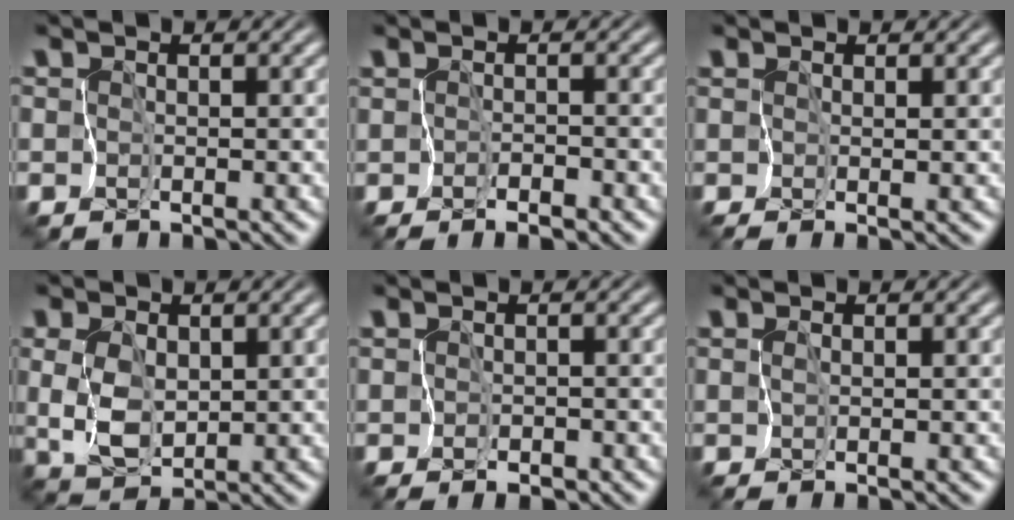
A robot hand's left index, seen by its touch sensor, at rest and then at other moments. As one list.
[{"total": 0.9, "force": [-0.7, -0.7, 0.2], "torque": [-0.013, 0.000, -0.015]}, {"total": 0.8, "force": [0.3, -0.7, -0.1], "torque": [-0.007, 0.001, 0.004]}, {"total": 3.3, "force": [0.5, 1.8, 2.7], "torque": [-0.070, -0.003, 0.014]}, {"total": 0.6, "force": [-0.2, -0.5, 0.2], "torque": [-0.012, -0.003, -0.007]}, {"total": 1.1, "force": [0.2, -1.1, -0.1], "torque": [-0.012, -0.001, 0.003]}]